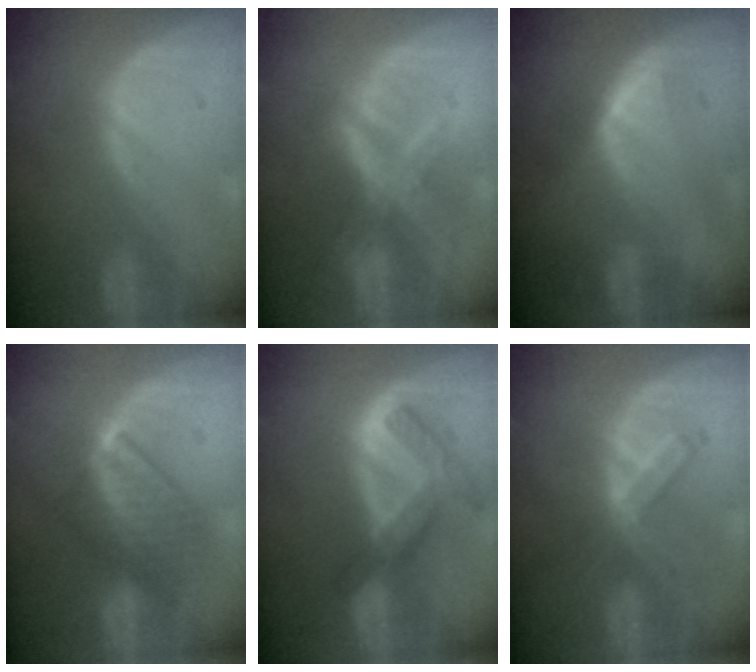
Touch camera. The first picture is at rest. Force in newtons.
{"total": 7.3, "press": 6.2, "slide": 3.8}
{"total": 6.5, "press": 5.8, "slide": 2.9}
{"total": 6.6, "press": 6.6, "slide": 0.9}
{"total": 7.6, "press": 6.5, "slide": 4.0}
{"total": 6.3, "press": 5.8, "slide": 2.4}